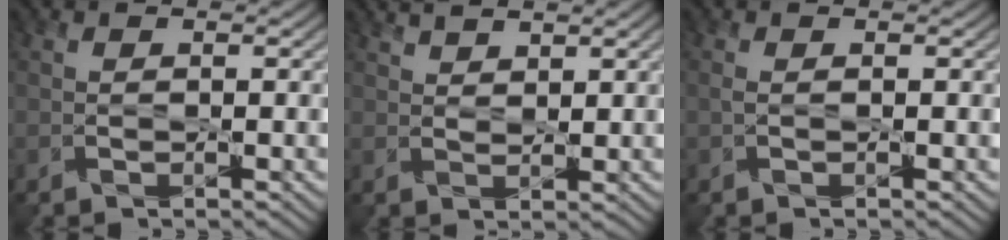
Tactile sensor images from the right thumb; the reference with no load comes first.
{"total": 2.4, "force": [2.1, 0.7, 1.0], "torque": [-0.017, -0.004, 0.044]}
{"total": 0.6, "force": [0.0, 0.1, 0.6], "torque": [-0.016, 0.002, 0.001]}